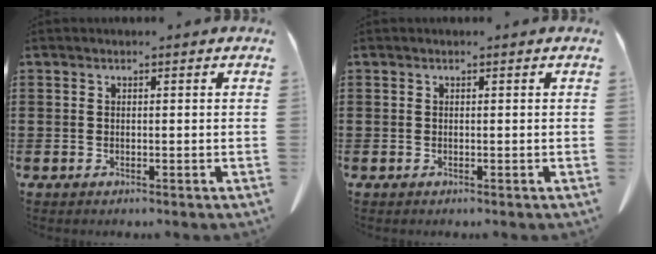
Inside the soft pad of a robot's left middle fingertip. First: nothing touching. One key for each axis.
{"total": 0.0}